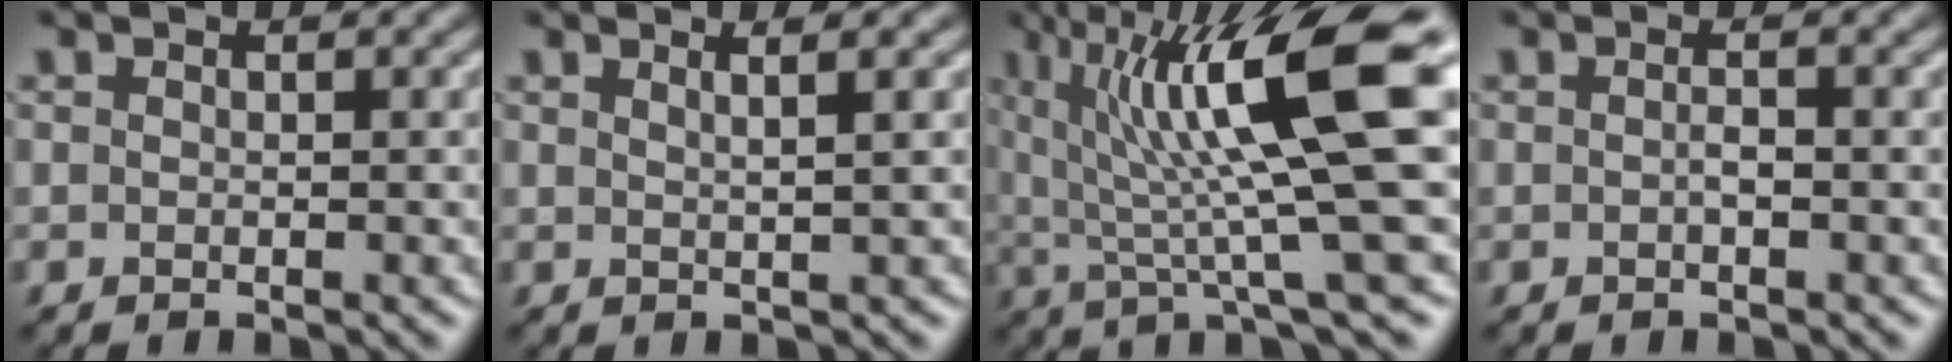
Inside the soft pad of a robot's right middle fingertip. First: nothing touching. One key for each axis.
{"total": 2.1, "fx": 1.2, "fy": 0.6, "fz": 1.6, "tx": -0.019, "ty": 0.009, "tz": 0.000}
{"total": 13.7, "fx": 4.5, "fy": 2.4, "fz": 12.7, "tx": -0.194, "ty": 0.012, "tz": 0.080}
{"total": 0.9, "fx": -0.2, "fy": 0.1, "fz": 0.8, "tx": -0.019, "ty": 0.001, "tz": -0.002}